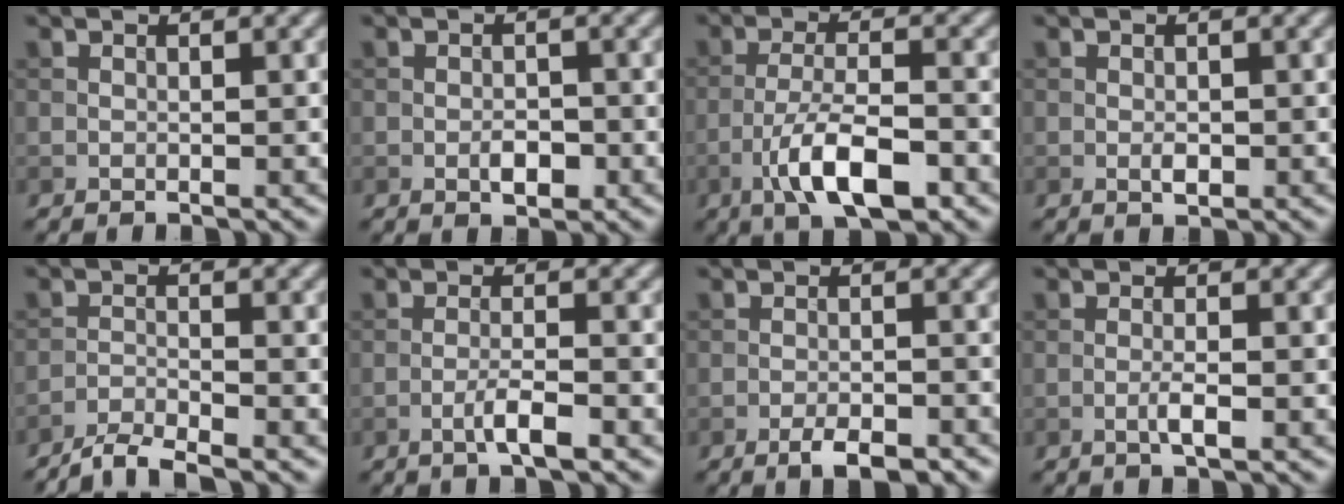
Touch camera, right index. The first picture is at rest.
{"total": 2.0, "force": [-0.7, 1.1, 1.5], "torque": [-0.024, 0.001, -0.013]}
{"total": 7.0, "force": [-3.5, 2.2, 5.7], "torque": [-0.103, 0.003, -0.065]}
{"total": 1.2, "force": [-0.2, 0.6, 0.9], "torque": [-0.016, 0.000, -0.004]}
{"total": 3.5, "force": [-3.1, 0.4, 1.6], "torque": [-0.028, -0.002, -0.068]}
{"total": 2.6, "force": [-1.3, 0.3, 2.2], "torque": [-0.040, 0.006, -0.028]}
{"total": 3.1, "force": [-2.0, 0.9, 2.2], "torque": [-0.037, -0.001, -0.035]}
{"total": 1.6, "force": [-0.5, 0.2, 1.5], "torque": [-0.031, -0.001, -0.013]}